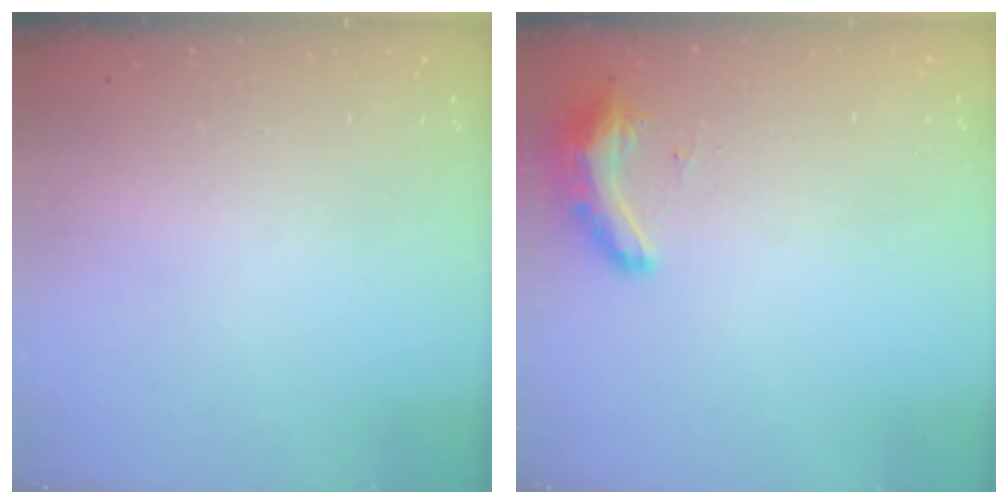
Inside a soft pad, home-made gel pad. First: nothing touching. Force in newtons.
{"total": 9.0, "press": 8.7, "slide": 2.3}